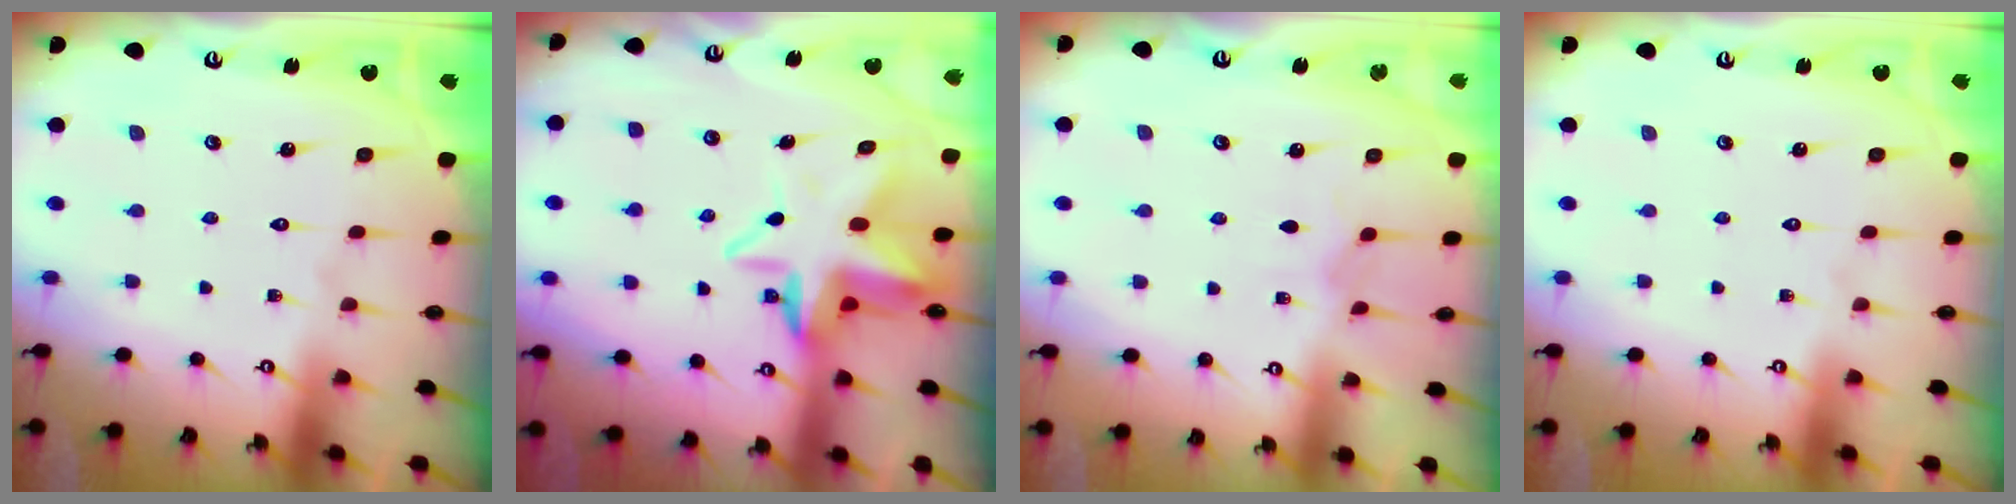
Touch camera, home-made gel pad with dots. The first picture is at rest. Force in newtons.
{"total": 9.2, "press": 9.0, "slide": 1.6}
{"total": 3.7, "press": 3.6, "slide": 0.6}
{"total": 0.0}